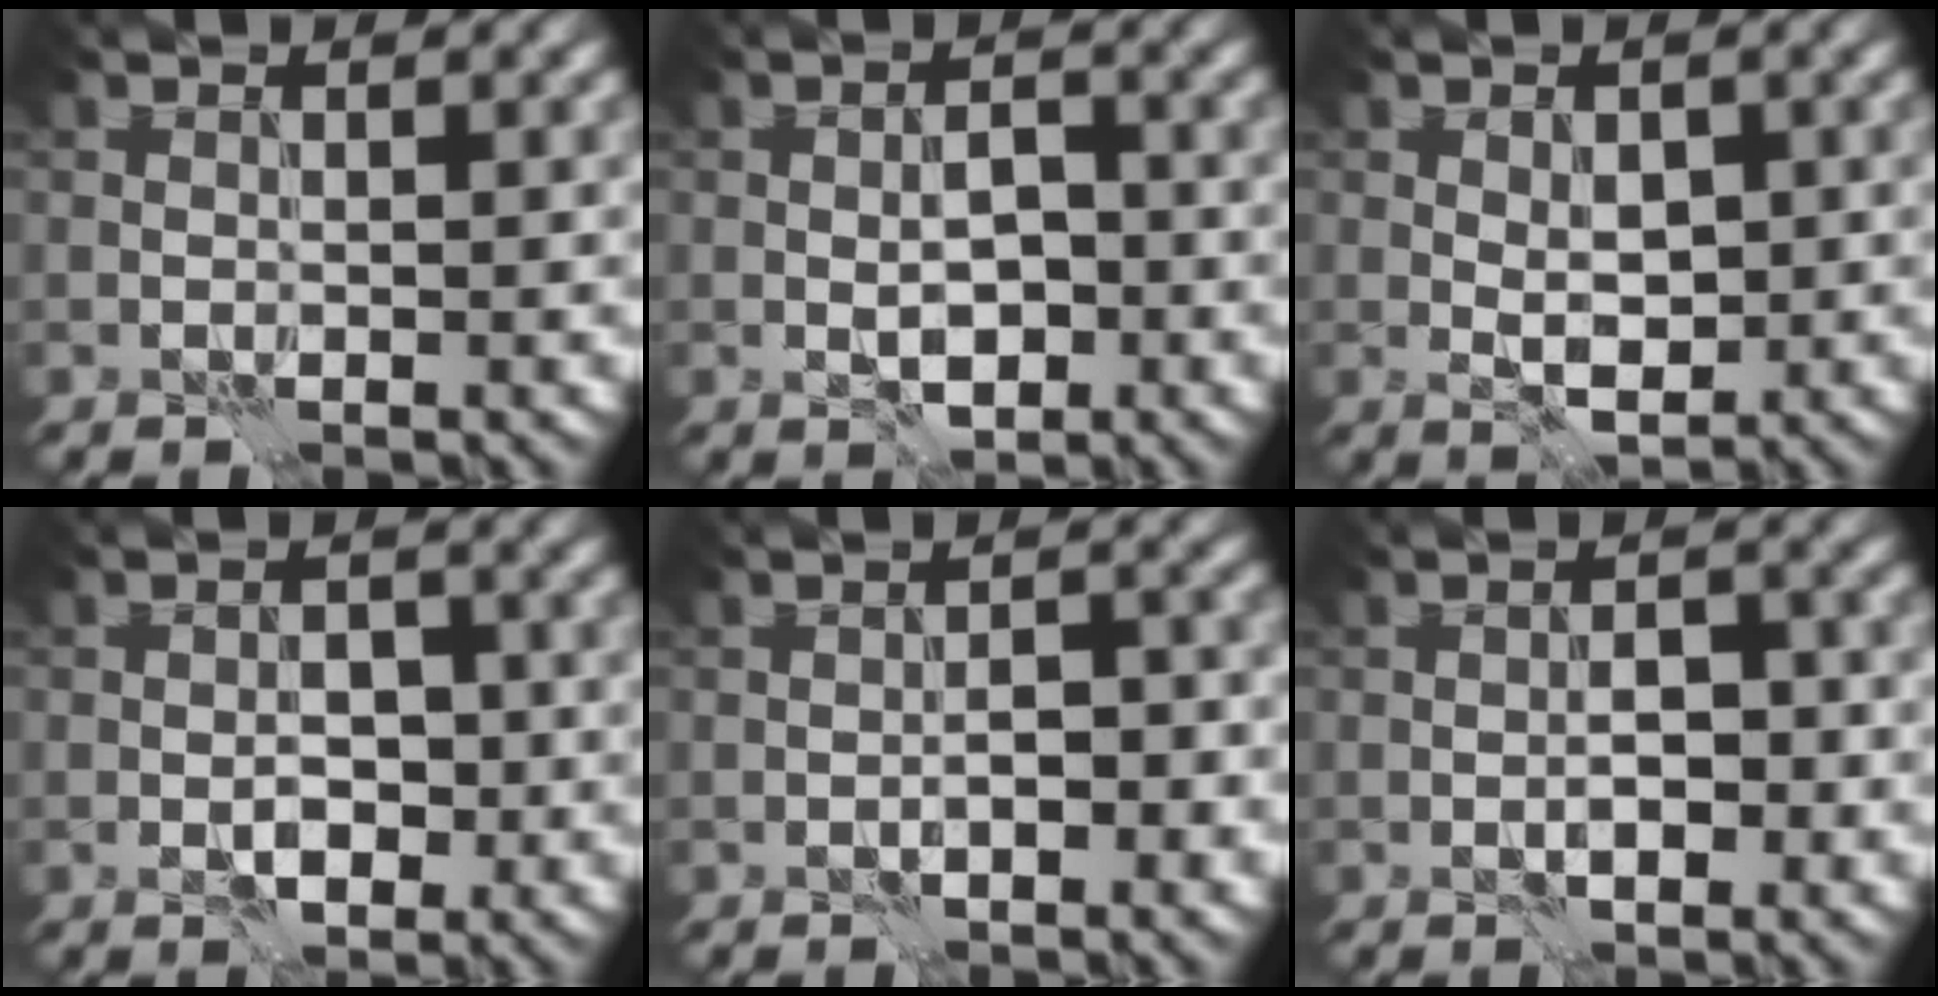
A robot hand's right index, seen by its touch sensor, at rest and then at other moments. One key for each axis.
{"total": 3.5, "fx": -0.9, "fy": 1.8, "fz": 2.8, "tx": -0.041, "ty": 0.004, "tz": -0.017}
{"total": 2.6, "fx": 0.1, "fy": 1.5, "fz": 2.1, "tx": -0.032, "ty": -0.003, "tz": 0.005}
{"total": 2.9, "fx": -0.9, "fy": 1.6, "fz": 2.2, "tx": -0.029, "ty": 0.004, "tz": -0.015}
{"total": 2.5, "fx": -0.9, "fy": 1.0, "fz": 2.1, "tx": -0.017, "ty": 0.010, "tz": -0.021}
{"total": 2.8, "fx": -0.9, "fy": 1.2, "fz": 2.3, "tx": -0.024, "ty": 0.007, "tz": -0.021}